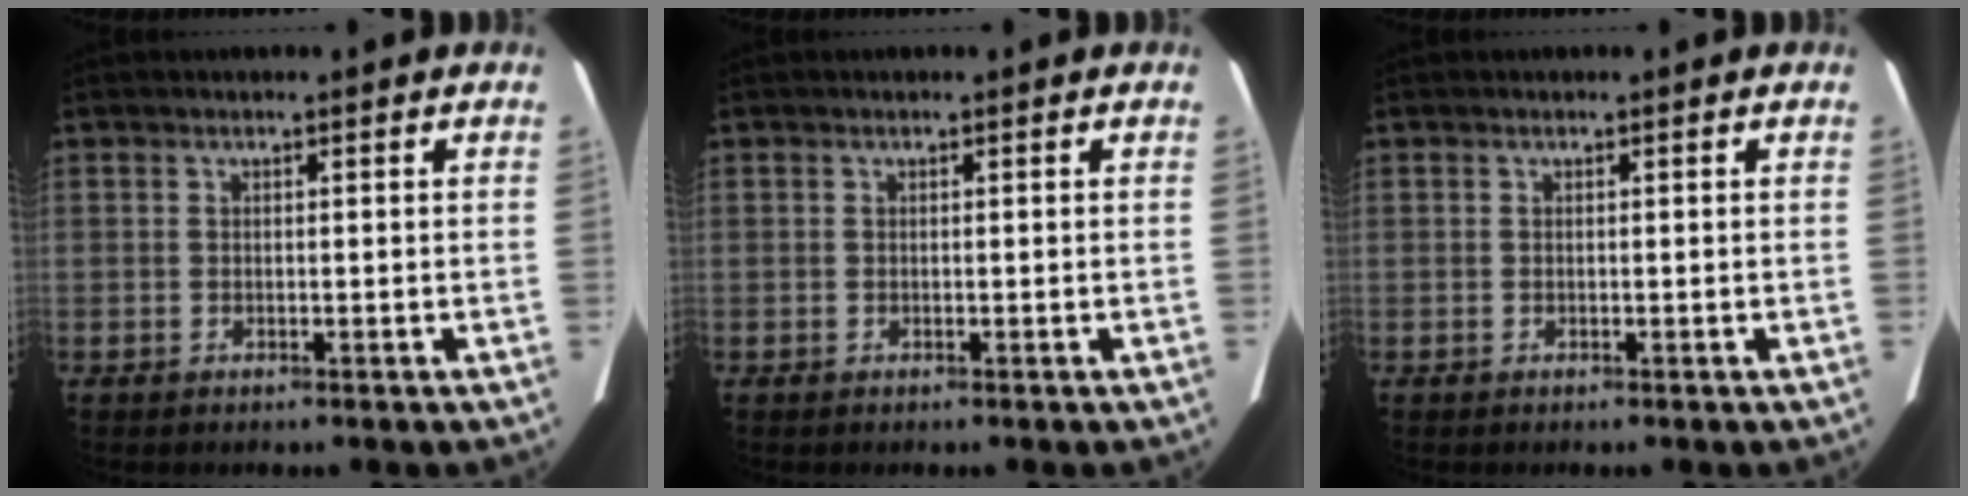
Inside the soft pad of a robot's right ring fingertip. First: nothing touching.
{"total": 0.0}
{"total": 0.0}